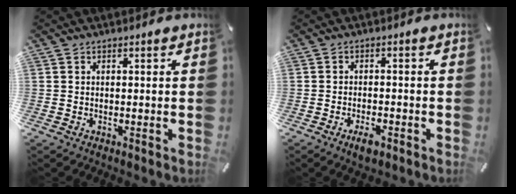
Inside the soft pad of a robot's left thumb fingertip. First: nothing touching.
{"total": 3.4, "force": [-2.0, 1.4, 2.3], "torque": [-0.042, 0.007, -0.036]}